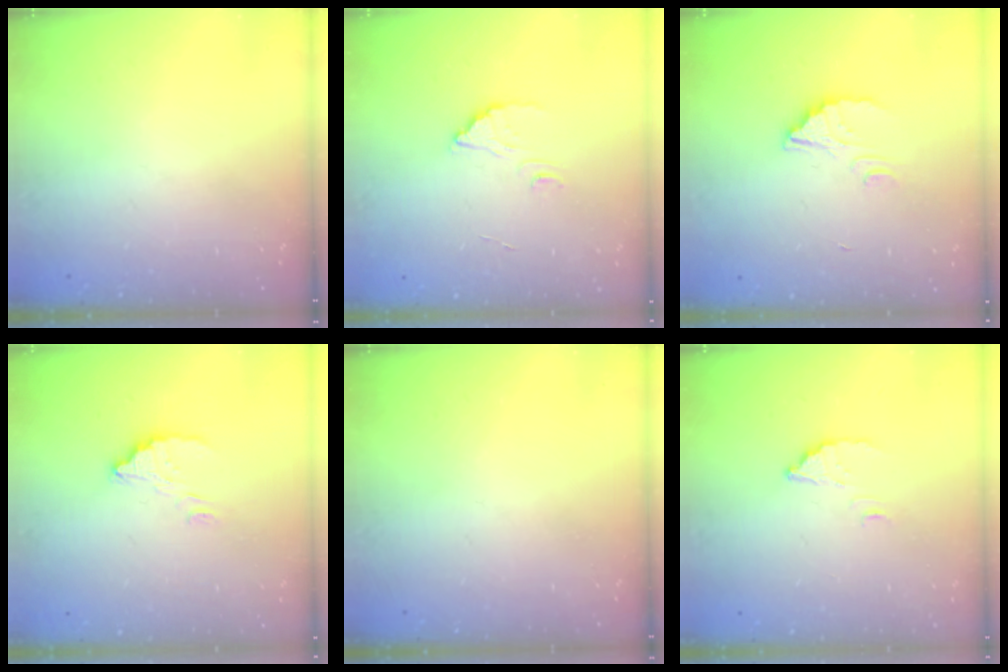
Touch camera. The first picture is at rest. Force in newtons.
{"total": 2.0, "press": 2.0, "slide": 0.1}
{"total": 2.6, "press": 2.6, "slide": 0.1}
{"total": 4.1, "press": 4.1, "slide": 0.1}
{"total": 0.0}
{"total": 2.8, "press": 2.7, "slide": 0.2}